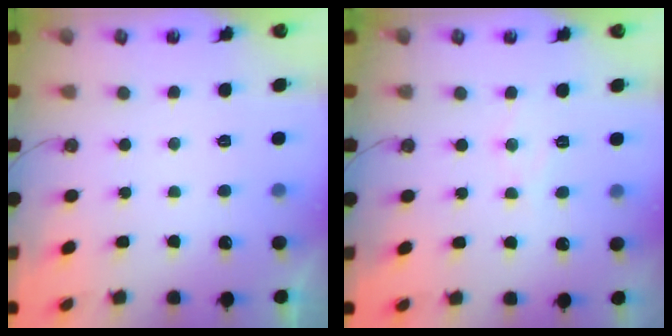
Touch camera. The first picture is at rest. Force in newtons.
{"total": 6.1, "press": 6.0, "slide": 0.4}